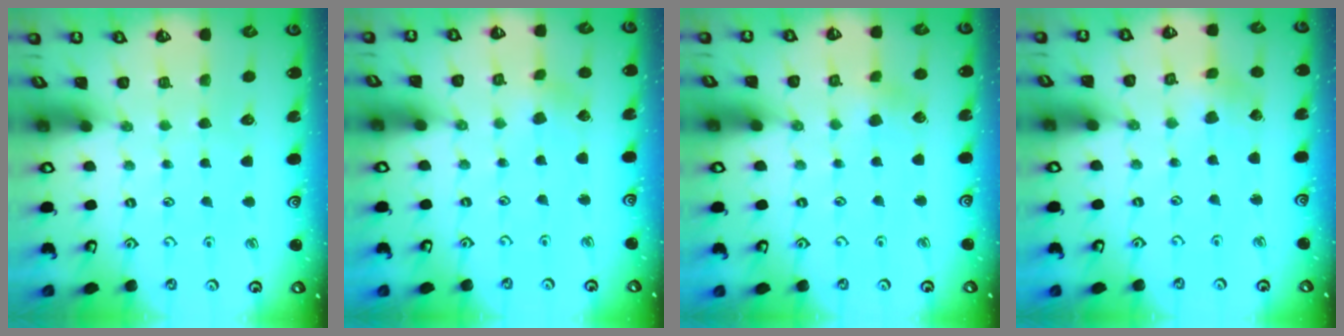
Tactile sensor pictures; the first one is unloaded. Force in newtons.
{"total": 1.8, "press": 1.7, "slide": 0.6}
{"total": 3.0, "press": 3.0, "slide": 0.3}
{"total": 1.6, "press": 1.6, "slide": 0.2}